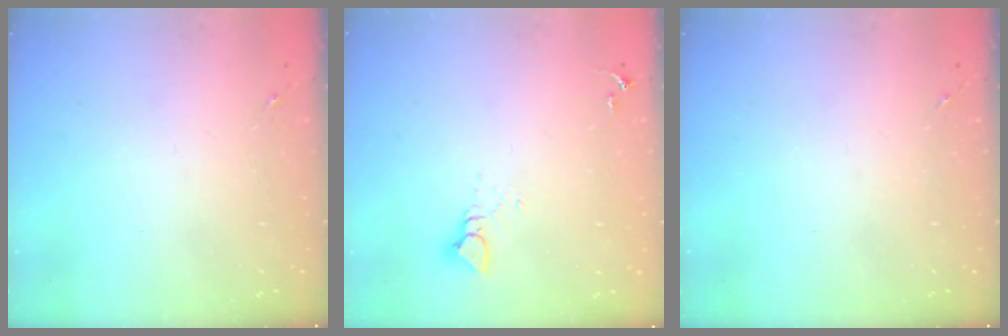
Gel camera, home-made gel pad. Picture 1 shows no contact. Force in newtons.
{"total": 3.3, "press": 3.3, "slide": 0.3}
{"total": 0.0}